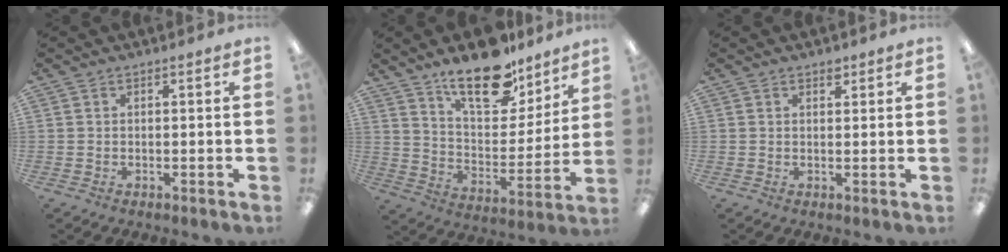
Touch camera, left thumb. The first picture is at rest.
{"total": 19.1, "force": [14.4, 8.1, 9.5], "torque": [-0.151, -0.093, 0.250]}
{"total": 1.8, "force": [1.4, 0.9, 0.7], "torque": [0.002, -0.007, 0.022]}